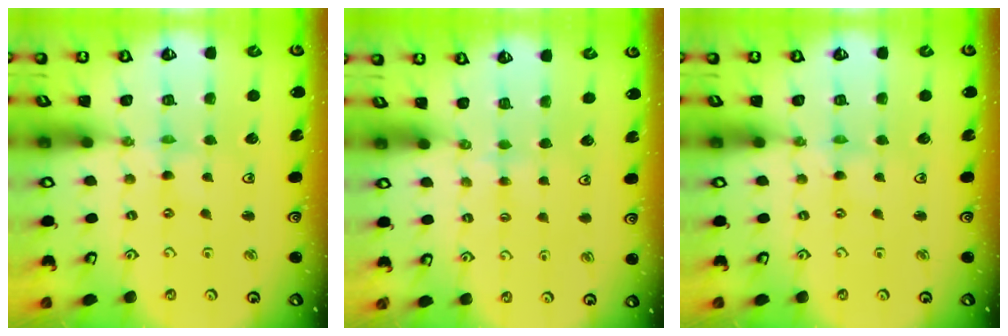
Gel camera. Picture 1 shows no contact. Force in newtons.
{"total": 2.3, "press": 2.3, "slide": 0.4}
{"total": 0.0}